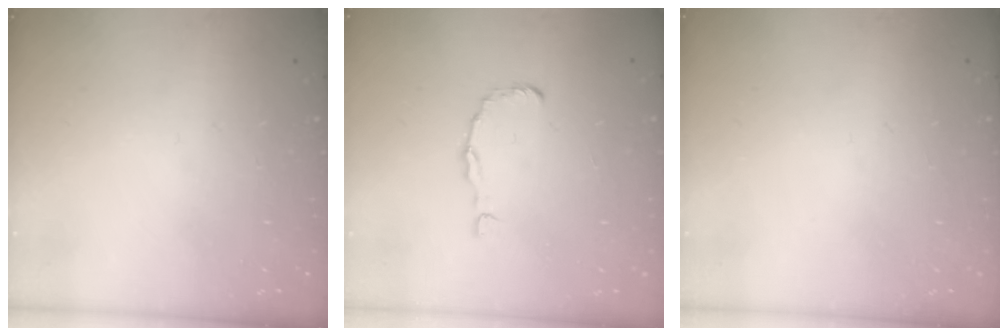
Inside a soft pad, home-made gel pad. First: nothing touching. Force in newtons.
{"total": 1.6, "press": 1.5, "slide": 0.1}
{"total": 0.0}